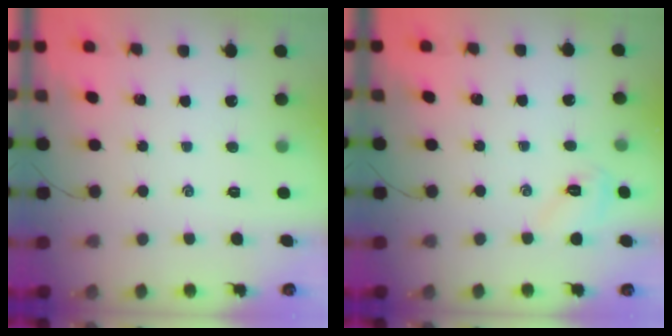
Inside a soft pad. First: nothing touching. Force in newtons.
{"total": 5.5, "press": 5.3, "slide": 1.4}